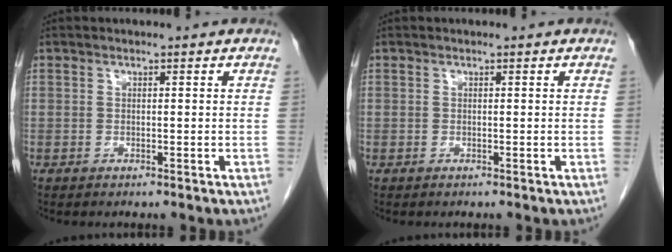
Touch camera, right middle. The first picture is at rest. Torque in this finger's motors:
{"motor_torque": [0.00, 0.00, 0.00, -0.01]}